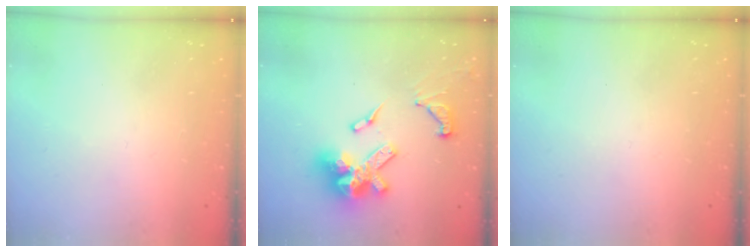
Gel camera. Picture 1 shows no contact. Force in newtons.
{"total": 17.8, "press": 17.7, "slide": 1.7}
{"total": 0.0}